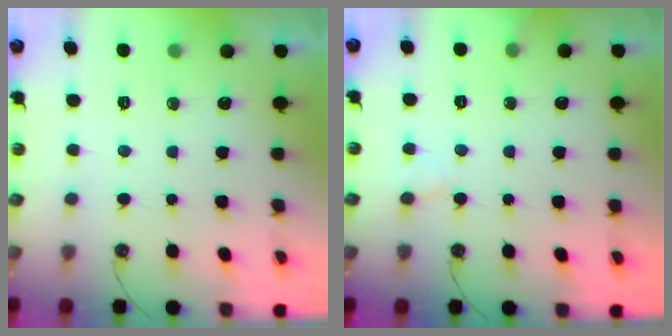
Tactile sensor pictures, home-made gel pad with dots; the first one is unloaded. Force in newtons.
{"total": 5.9, "press": 5.9, "slide": 0.5}